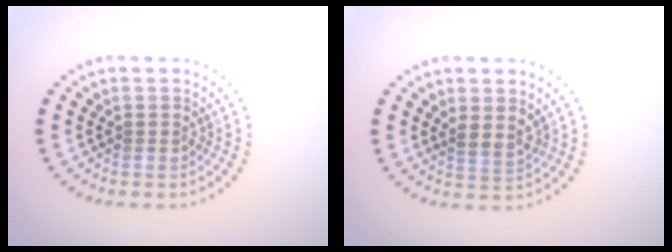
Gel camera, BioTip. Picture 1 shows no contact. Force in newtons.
{"total": 1.8, "press": 1.6, "slide": 0.9}